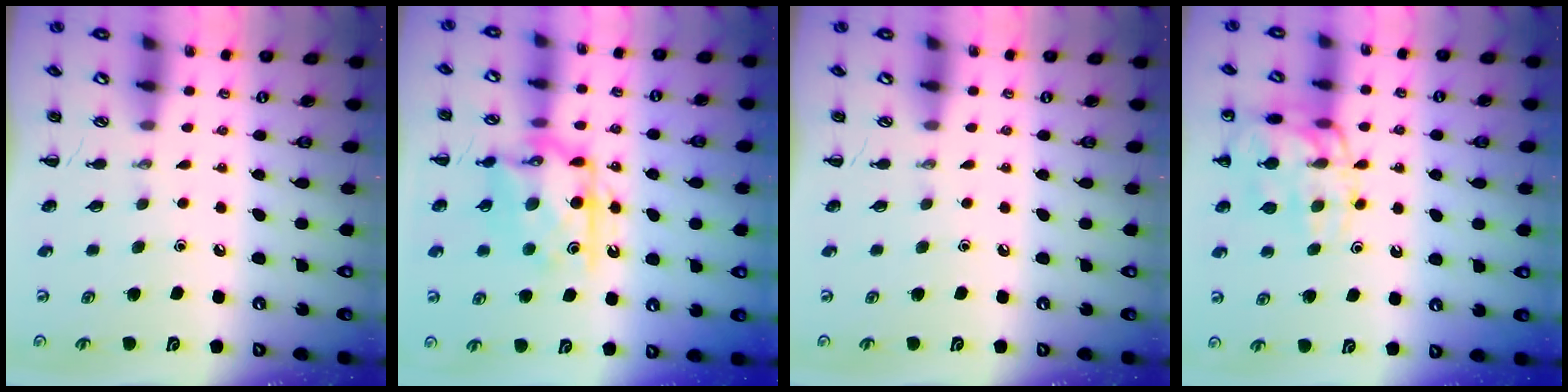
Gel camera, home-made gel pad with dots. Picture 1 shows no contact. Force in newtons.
{"total": 14.0, "press": 14.0, "slide": 0.5}
{"total": 0.0}
{"total": 15.8, "press": 15.8, "slide": 1.1}